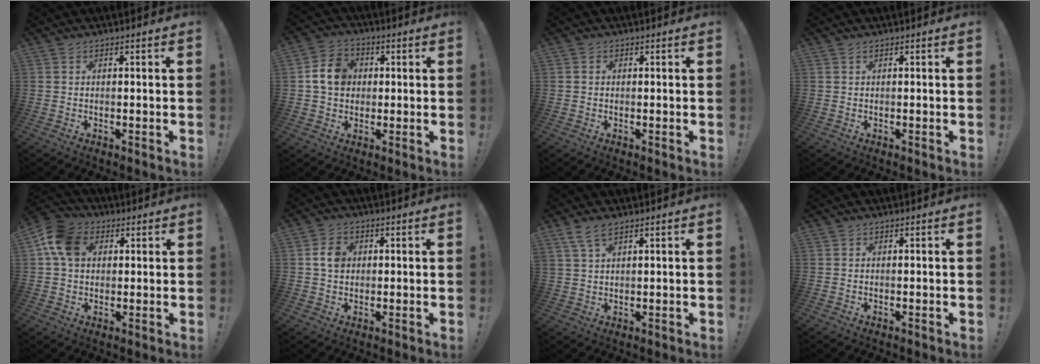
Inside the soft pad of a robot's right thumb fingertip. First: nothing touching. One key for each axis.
{"total": 10.1, "fx": 1.6, "fy": 8.4, "fz": 5.3, "tx": -0.084, "ty": 0.012, "tz": 0.035}
{"total": 0.6, "fx": -0.1, "fy": 0.6, "fz": 0.1, "tx": -0.002, "ty": 0.003, "tz": -0.002}
{"total": 0.0}
{"total": 11.6, "fx": 3.6, "fy": 8.7, "fz": 6.8, "tx": -0.117, "ty": 0.006, "tz": 0.072}
{"total": 5.5, "fx": 1.0, "fy": 4.4, "fz": 3.2, "tx": -0.040, "ty": 0.004, "tz": 0.018}
{"total": 4.8, "fx": 3.3, "fy": 1.5, "fz": 3.1, "tx": -0.057, "ty": -0.011, "tz": 0.062}
{"total": 0.0}